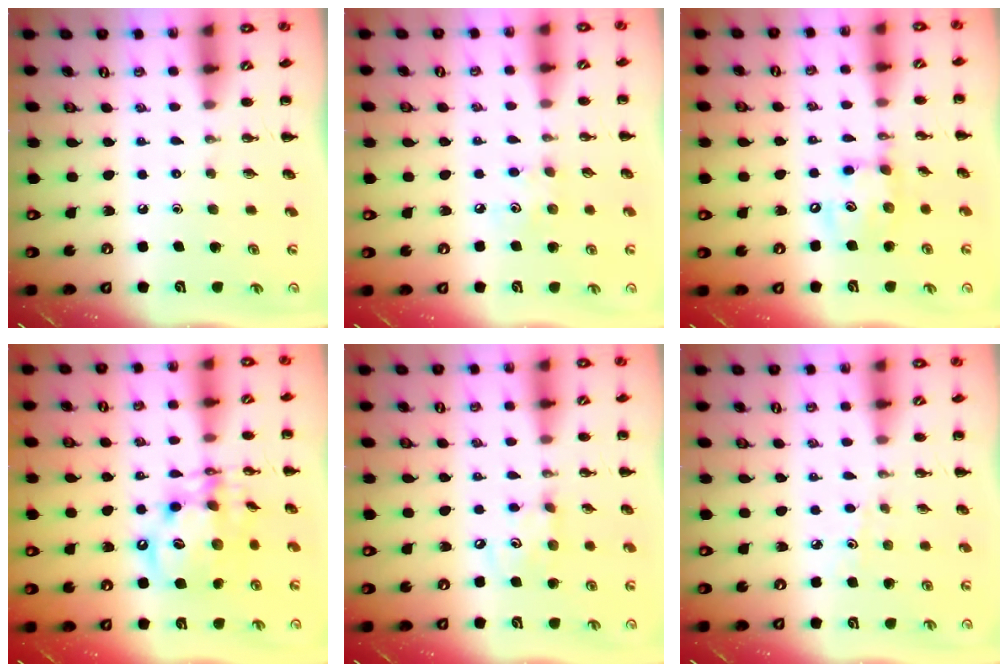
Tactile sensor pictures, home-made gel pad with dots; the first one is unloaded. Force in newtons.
{"total": 4.8, "press": 4.7, "slide": 1.2}
{"total": 10.9, "press": 10.7, "slide": 2.0}
{"total": 13.2, "press": 12.9, "slide": 2.4}
{"total": 5.3, "press": 5.2, "slide": 1.0}
{"total": 2.8, "press": 2.6, "slide": 0.9}